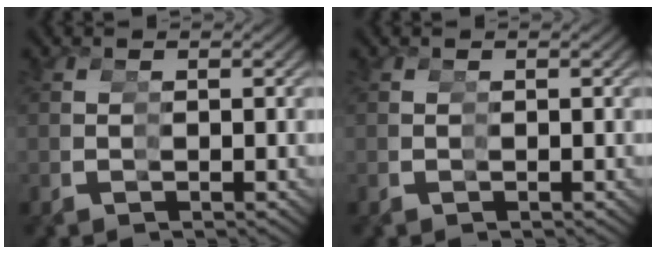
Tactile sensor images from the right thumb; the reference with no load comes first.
{"total": 0.0}